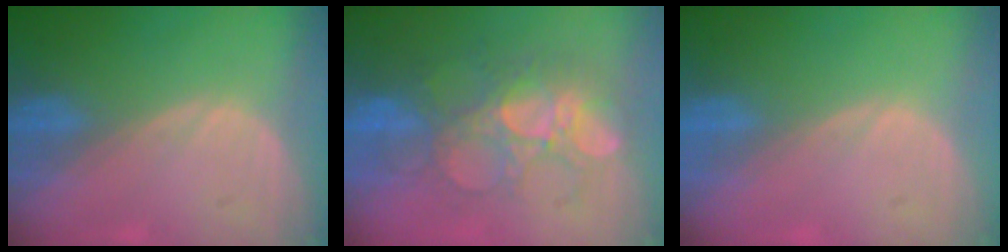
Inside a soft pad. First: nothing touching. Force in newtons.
{"total": 9.1, "press": 8.9, "slide": 1.9}
{"total": 0.0}